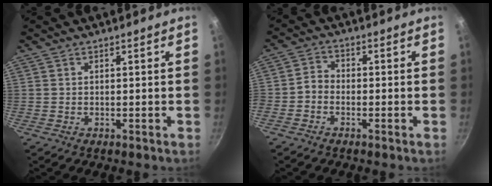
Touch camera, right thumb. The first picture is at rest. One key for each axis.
{"total": 2.7, "fx": -1.5, "fy": 1.7, "fz": 1.4, "tx": -0.031, "ty": 0.020, "tz": -0.038}